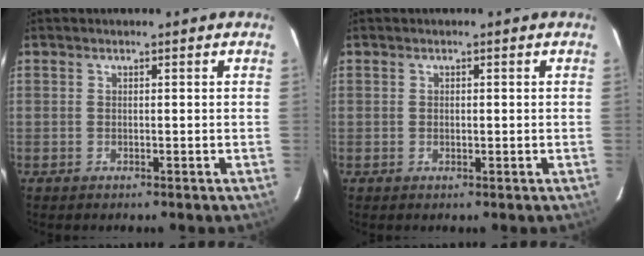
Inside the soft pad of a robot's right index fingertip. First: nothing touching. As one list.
[{"total": 0.7, "force": [-0.1, 0.5, 0.5], "torque": [-0.010, 0.002, -0.001]}]